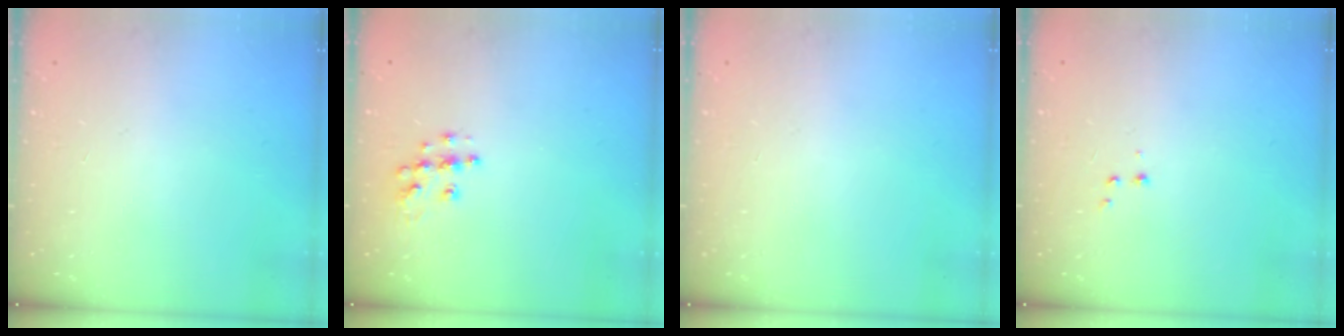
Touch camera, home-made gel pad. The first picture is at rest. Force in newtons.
{"total": 8.5, "press": 8.5, "slide": 0.4}
{"total": 0.0}
{"total": 2.6, "press": 2.5, "slide": 0.6}